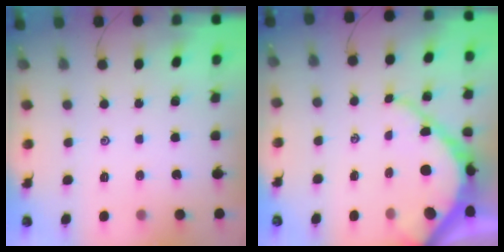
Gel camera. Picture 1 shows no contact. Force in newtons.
{"total": 10.9, "press": 10.9, "slide": 1.2}